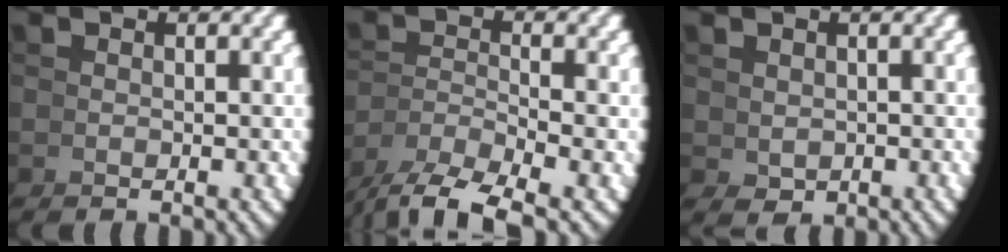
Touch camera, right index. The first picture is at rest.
{"total": 4.8, "force": [-3.5, 1.6, 2.8], "torque": [-0.051, -0.016, -0.046]}
{"total": 0.5, "force": [0.4, -0.3, 0.2], "torque": [0.015, -0.006, 0.024]}